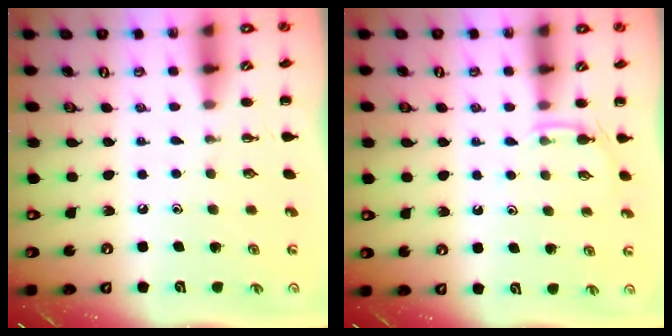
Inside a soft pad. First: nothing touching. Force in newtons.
{"total": 4.1, "press": 3.9, "slide": 1.2}